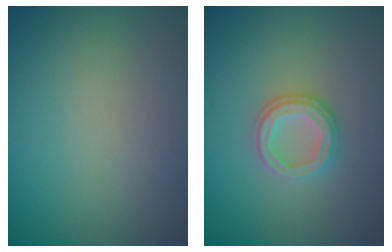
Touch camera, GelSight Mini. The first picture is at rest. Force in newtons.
{"total": 2.5, "press": 2.4, "slide": 0.6}